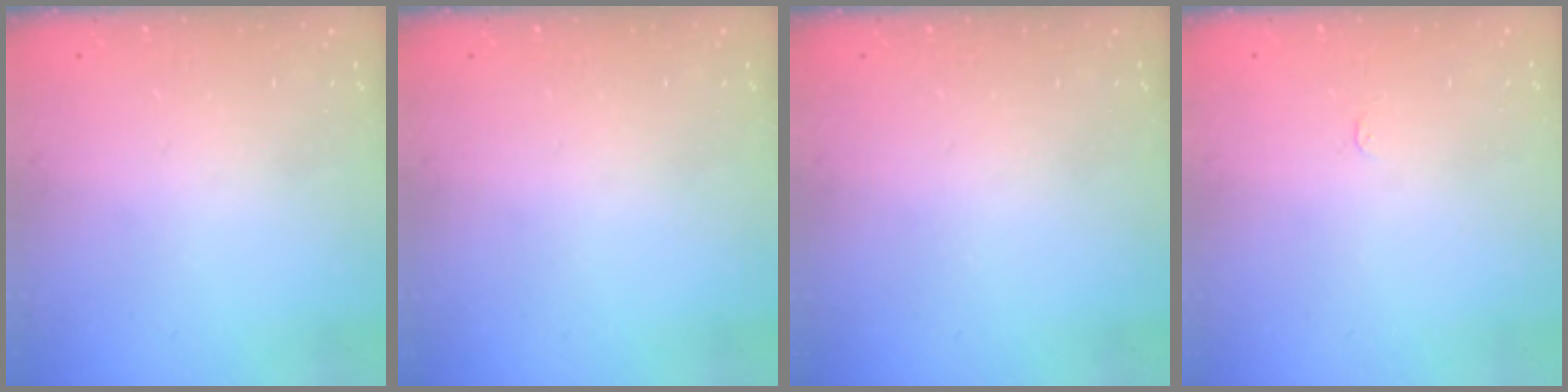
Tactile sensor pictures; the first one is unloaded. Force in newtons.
{"total": 0.0}
{"total": 0.0}
{"total": 2.4, "press": 2.4, "slide": 0.3}